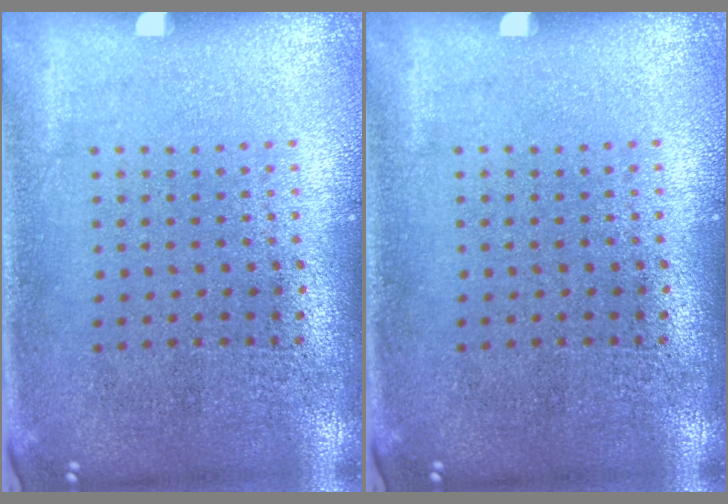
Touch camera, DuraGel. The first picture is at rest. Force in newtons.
{"total": 0.0}